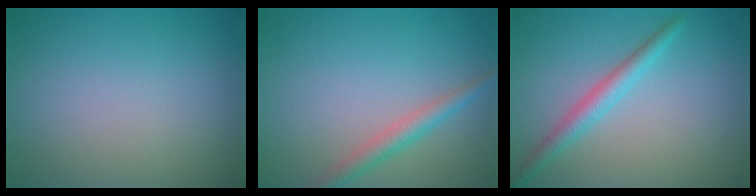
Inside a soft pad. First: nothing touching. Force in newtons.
{"total": 2.4, "press": 2.4, "slide": 0.1}
{"total": 2.5, "press": 2.5, "slide": 0.1}